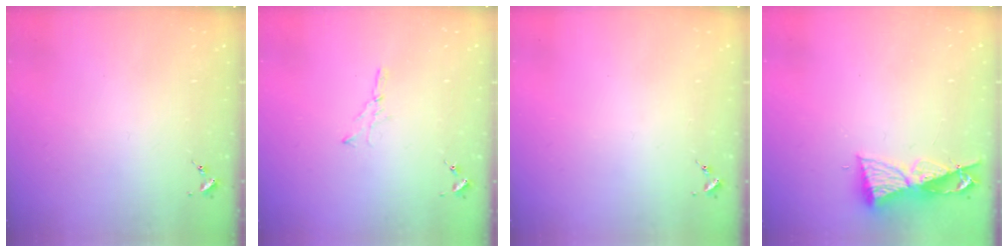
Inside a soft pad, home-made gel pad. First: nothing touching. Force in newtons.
{"total": 3.5, "press": 3.5, "slide": 0.4}
{"total": 0.0}
{"total": 8.7, "press": 8.6, "slide": 1.0}